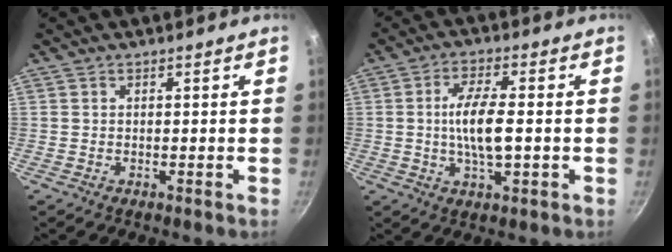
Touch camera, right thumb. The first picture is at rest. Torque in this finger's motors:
{"motor_torque": [2.61, 2.39, 2.09, -0.69, 0.90]}